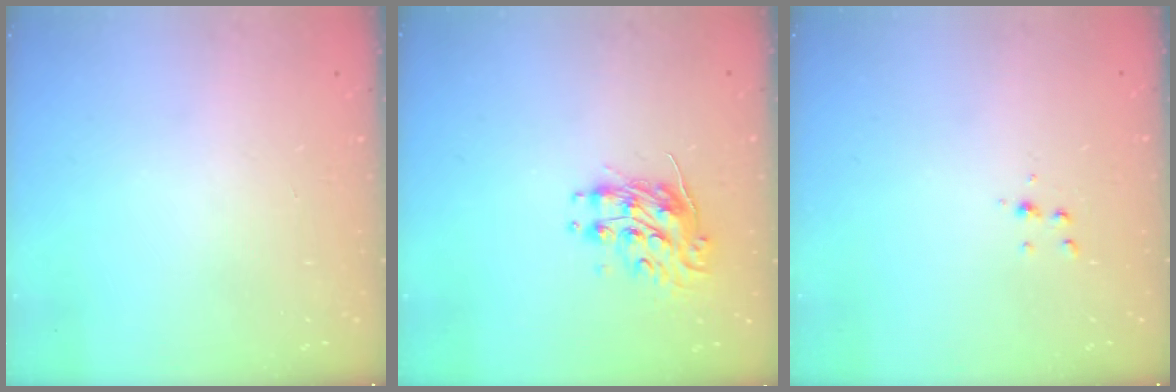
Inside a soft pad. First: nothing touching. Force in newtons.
{"total": 8.9, "press": 8.9, "slide": 0.2}
{"total": 4.4, "press": 4.3, "slide": 0.4}